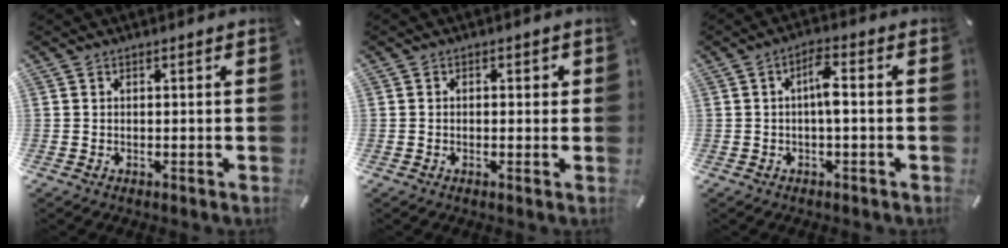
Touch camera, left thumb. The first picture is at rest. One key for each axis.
{"total": 1.3, "fx": -0.4, "fy": 1.0, "fz": 0.7, "tx": -0.015, "ty": 0.005, "tz": -0.011}
{"total": 5.2, "fx": -0.3, "fy": 1.7, "fz": 4.9, "tx": -0.092, "ty": 0.015, "tz": -0.007}